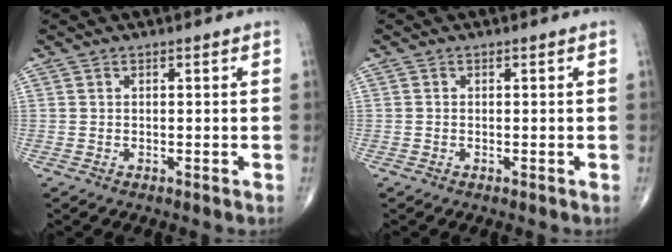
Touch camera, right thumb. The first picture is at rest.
{"total": 0.0}